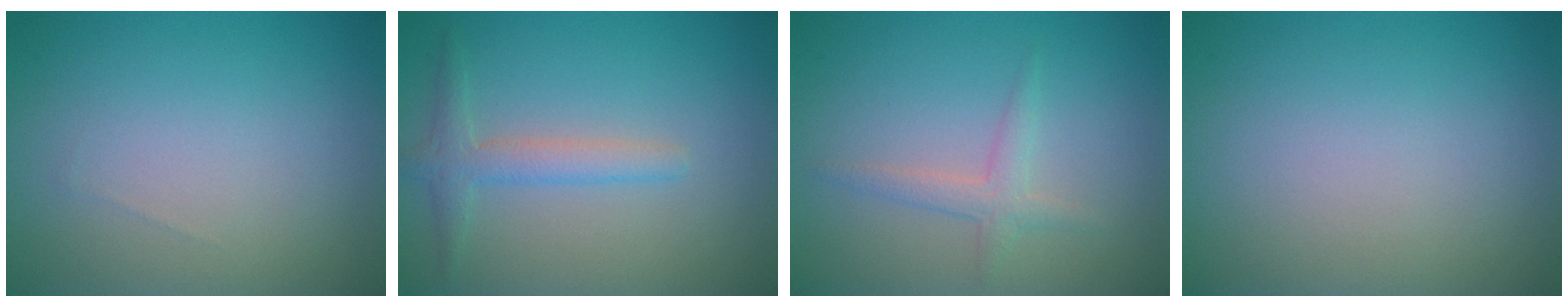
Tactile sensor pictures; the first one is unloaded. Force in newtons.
{"total": 2.4, "press": 2.4, "slide": 0.1}
{"total": 2.3, "press": 2.3, "slide": 0.1}
{"total": 0.0}